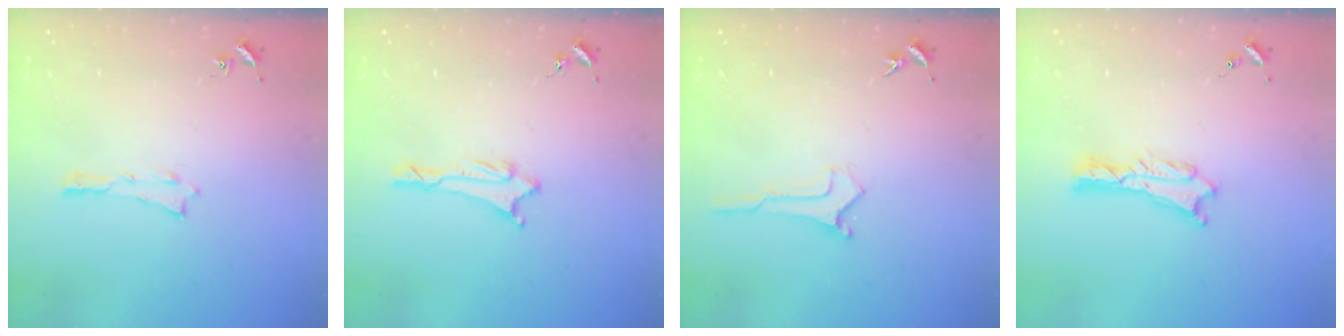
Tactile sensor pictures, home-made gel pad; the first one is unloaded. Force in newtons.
{"total": 1.7, "press": 1.6, "slide": 0.5}
{"total": 0.0}
{"total": 1.3, "press": 1.3, "slide": 0.1}